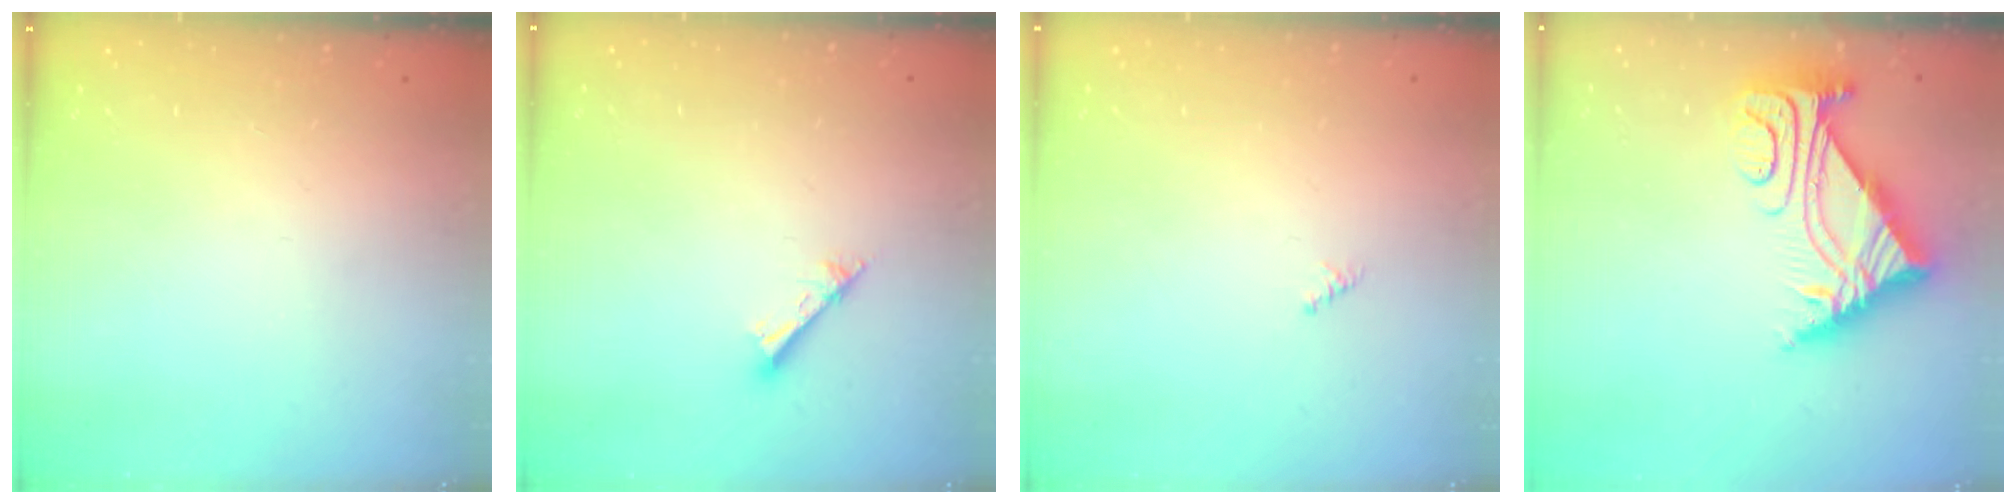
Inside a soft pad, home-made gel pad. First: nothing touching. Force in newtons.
{"total": 2.6, "press": 2.6, "slide": 0.1}
{"total": 0.0}
{"total": 8.2, "press": 8.2, "slide": 0.8}